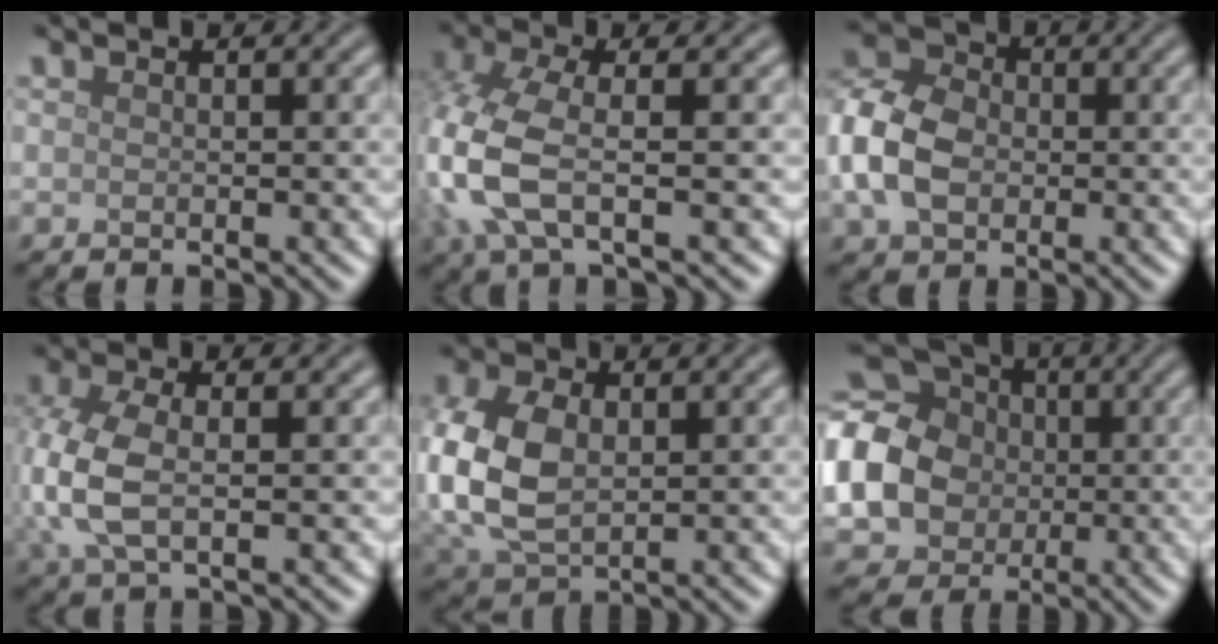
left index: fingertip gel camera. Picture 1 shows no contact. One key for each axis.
{"total": 6.3, "fx": -1.5, "fy": 2.6, "fz": 5.6, "tx": -0.155, "ty": -0.003, "tz": -0.037}
{"total": 8.0, "fx": -0.9, "fy": 6.0, "fz": 5.2, "tx": -0.130, "ty": 0.010, "tz": -0.034}
{"total": 5.4, "fx": -0.2, "fy": 2.8, "fz": 4.6, "tx": -0.124, "ty": 0.000, "tz": -0.007}
{"total": 7.7, "fx": 0.0, "fy": 5.1, "fz": 5.7, "tx": -0.152, "ty": 0.000, "tz": 0.001}
{"total": 16.8, "fx": 0.0, "fy": 15.0, "fz": 7.6, "tx": -0.206, "ty": 0.008, "tz": -0.044}